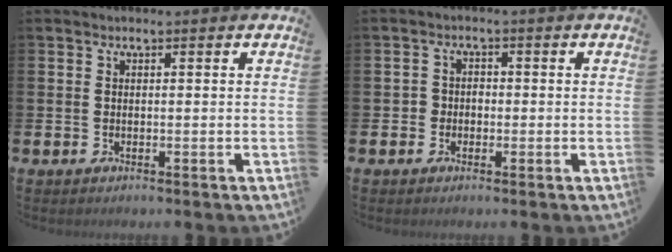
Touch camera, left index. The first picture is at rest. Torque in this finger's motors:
{"motor_torque": [-0.24, 0.12, -0.06, 0.00]}